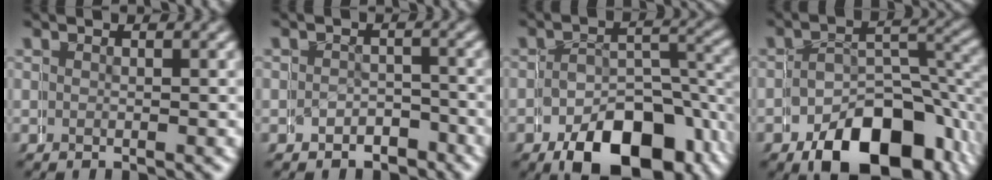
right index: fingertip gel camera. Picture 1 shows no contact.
{"total": 3.7, "force": [-2.3, 2.6, -1.4], "torque": [0.022, -0.012, -0.040]}
{"total": 8.1, "force": [-4.4, 4.6, 5.0], "torque": [-0.062, -0.019, -0.065]}
{"total": 8.1, "force": [-4.8, 4.3, 4.9], "torque": [-0.060, -0.018, -0.070]}